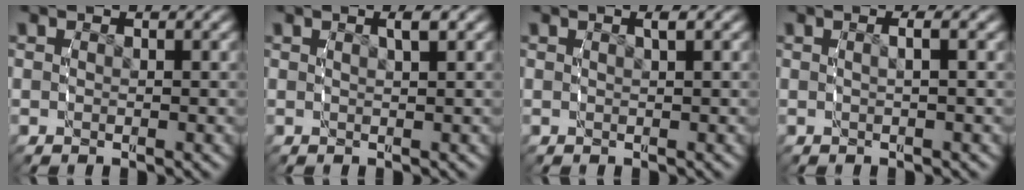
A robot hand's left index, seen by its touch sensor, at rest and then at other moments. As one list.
[{"total": 1.4, "force": [0.6, -0.5, 1.1], "torque": [-0.020, 0.003, 0.013]}, {"total": 0.9, "force": [0.3, -0.6, 0.6], "torque": [-0.012, 0.002, 0.008]}, {"total": 1.3, "force": [0.1, -0.4, 1.2], "torque": [-0.020, 0.004, 0.002]}]